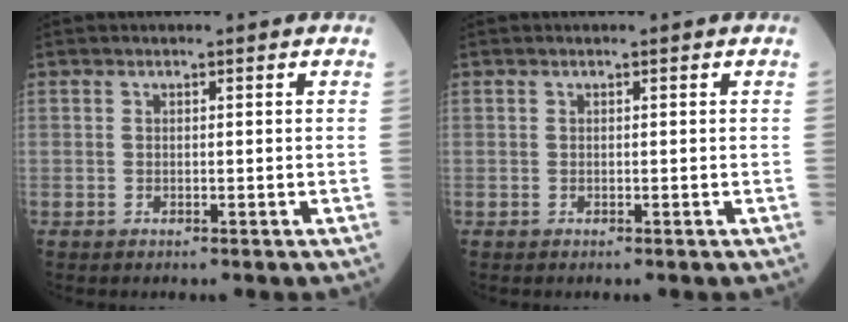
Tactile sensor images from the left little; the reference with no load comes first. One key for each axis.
{"total": 0.0}